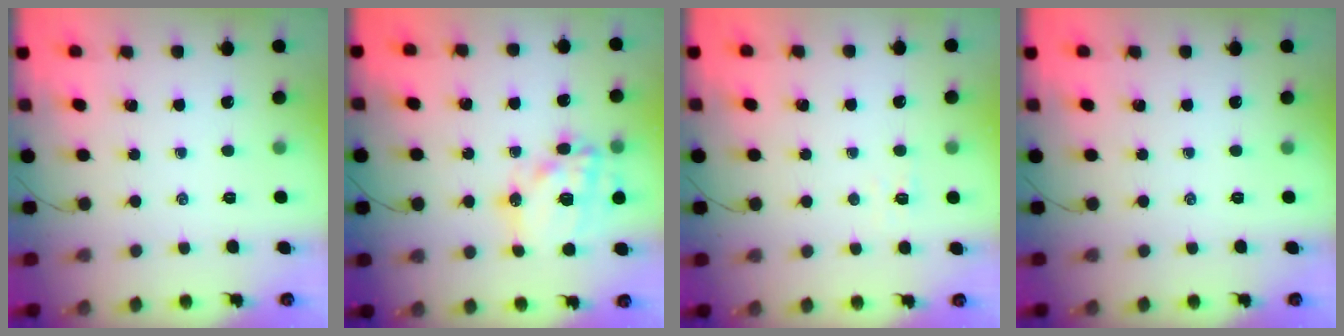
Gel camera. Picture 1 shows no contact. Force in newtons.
{"total": 17.2, "press": 16.8, "slide": 3.7}
{"total": 2.3, "press": 2.1, "slide": 0.8}
{"total": 0.0}